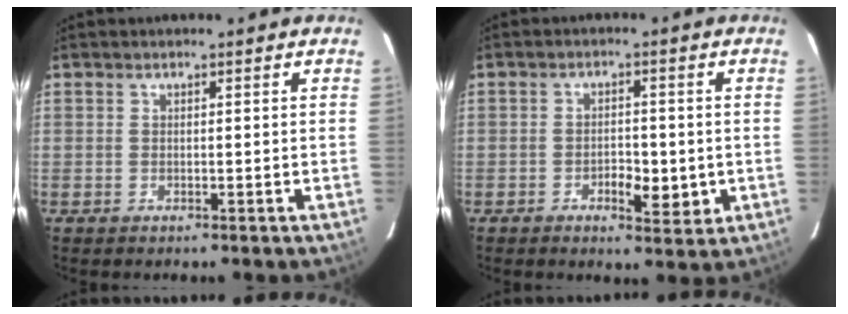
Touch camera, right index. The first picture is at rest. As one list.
[{"total": 5.1, "force": [-1.4, 2.2, 4.3], "torque": [-0.059, 0.001, -0.016]}]